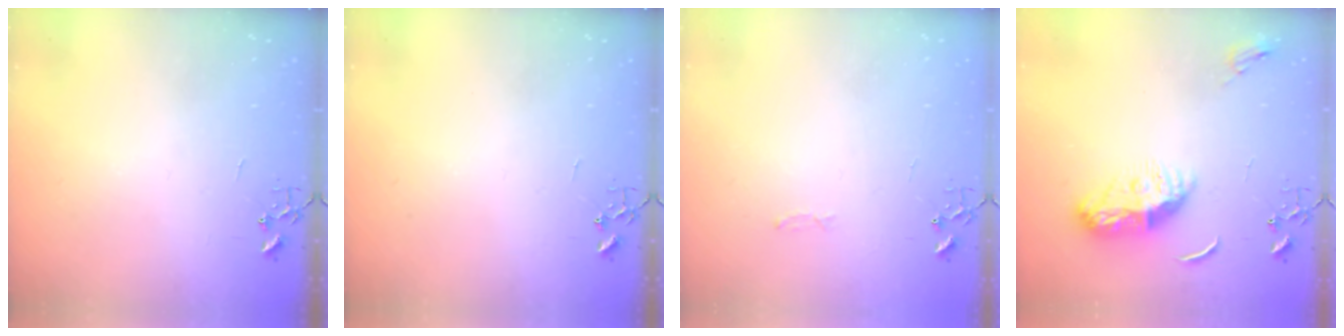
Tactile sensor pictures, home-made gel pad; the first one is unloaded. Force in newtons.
{"total": 0.0}
{"total": 2.8, "press": 2.8, "slide": 0.4}
{"total": 11.6, "press": 11.6, "slide": 0.3}